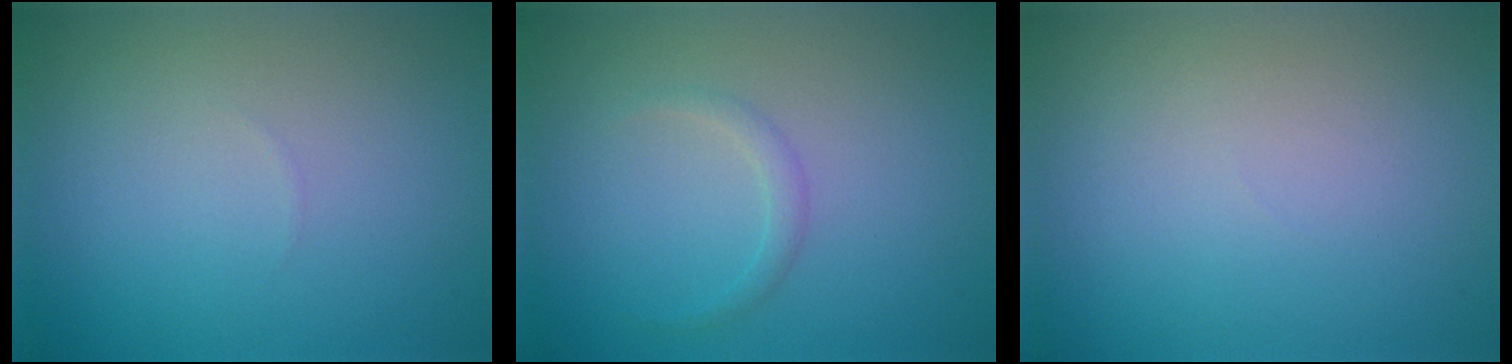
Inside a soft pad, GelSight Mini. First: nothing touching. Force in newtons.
{"total": 1.0, "press": 1.0, "slide": 0.1}
{"total": 0.0}